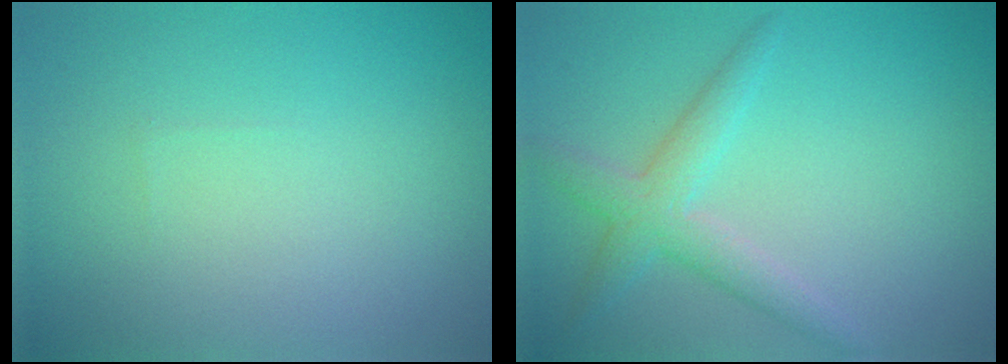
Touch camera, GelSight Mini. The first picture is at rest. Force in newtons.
{"total": 3.1, "press": 3.0, "slide": 0.2}